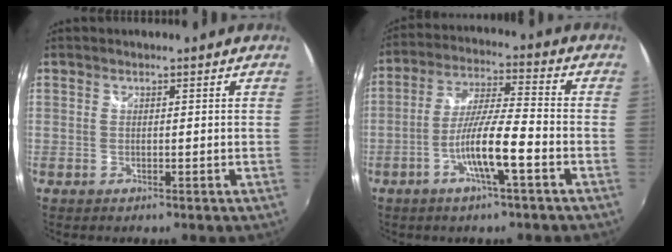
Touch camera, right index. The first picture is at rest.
{"total": 9.8, "force": [-4.3, 0.5, 8.8], "torque": [-0.174, 0.000, -0.080]}